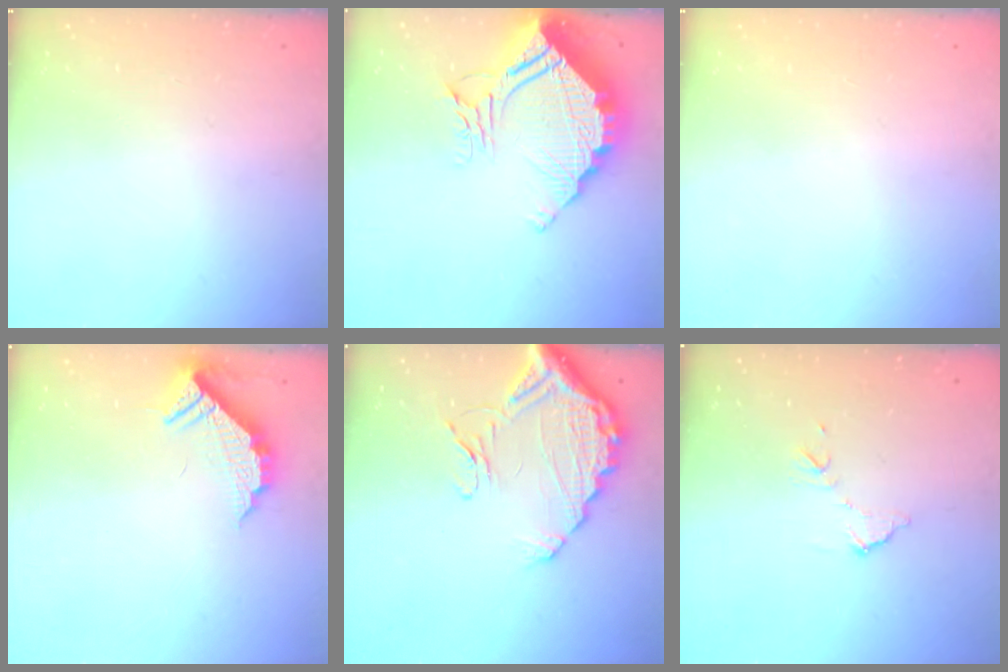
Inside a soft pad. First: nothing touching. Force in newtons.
{"total": 16.5, "press": 16.4, "slide": 1.3}
{"total": 0.0}
{"total": 10.1, "press": 10.1, "slide": 0.5}
{"total": 15.0, "press": 15.0, "slide": 1.2}
{"total": 7.7, "press": 7.7, "slide": 0.4}